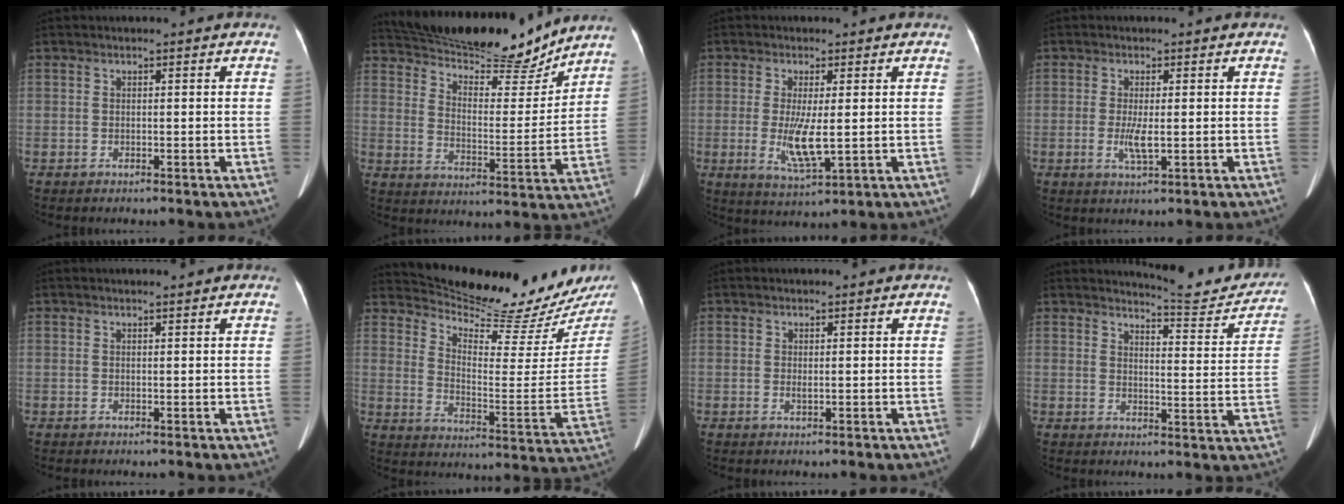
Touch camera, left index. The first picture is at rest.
{"total": 19.5, "force": [18.1, 3.1, 6.7], "torque": [-0.110, -0.014, 0.266]}
{"total": 6.2, "force": [-0.3, 1.2, 6.1], "torque": [-0.124, -0.019, -0.002]}
{"total": 3.0, "force": [-0.3, 0.5, 2.9], "torque": [-0.060, -0.006, -0.003]}
{"total": 0.9, "force": [0.8, 0.1, 0.4], "torque": [-0.006, 0.002, 0.012]}
{"total": 21.6, "force": [20.1, 1.6, 7.5], "torque": [-0.121, -0.089, 0.273]}
{"total": 0.6, "force": [0.2, 0.2, 0.6], "torque": [-0.014, -0.002, 0.003]}
{"total": 11.1, "force": [11.0, 0.8, 1.7], "torque": [-0.014, -0.043, 0.126]}